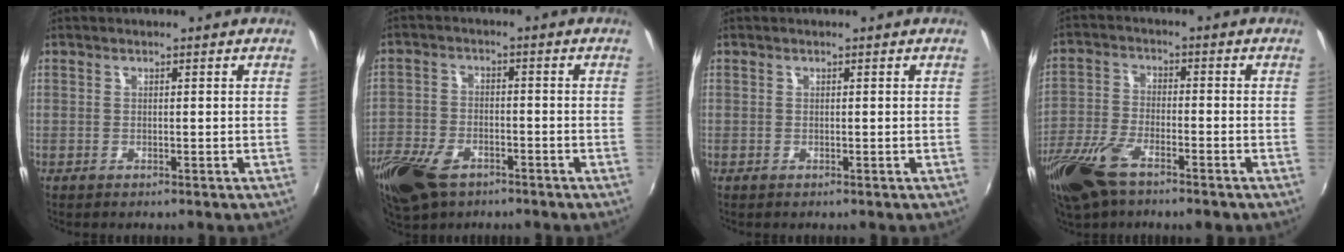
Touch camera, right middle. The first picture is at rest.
{"total": 12.2, "force": [-7.7, 6.8, 6.6], "torque": [-0.168, -0.020, -0.146]}
{"total": 0.0}
{"total": 12.6, "force": [-8.3, 4.9, 8.1], "torque": [-0.193, -0.028, -0.165]}